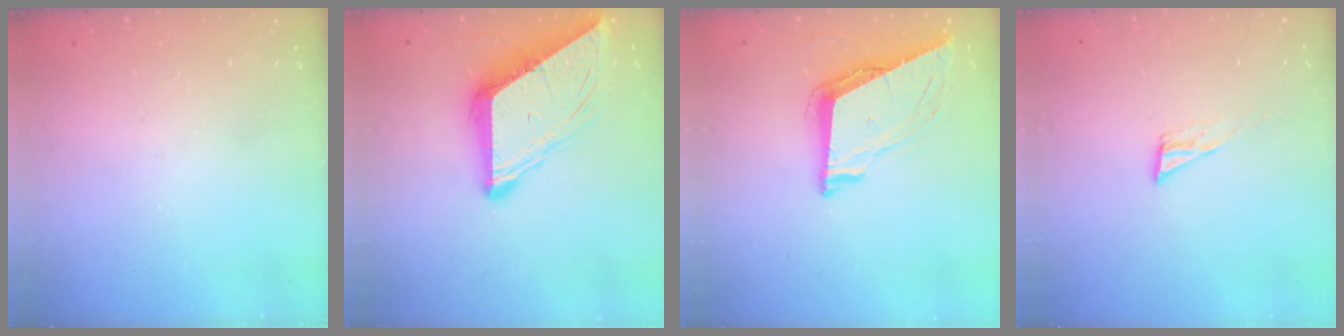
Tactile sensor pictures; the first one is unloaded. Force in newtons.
{"total": 10.3, "press": 10.3, "slide": 1.1}
{"total": 9.0, "press": 8.6, "slide": 2.9}
{"total": 5.9, "press": 5.8, "slide": 0.7}